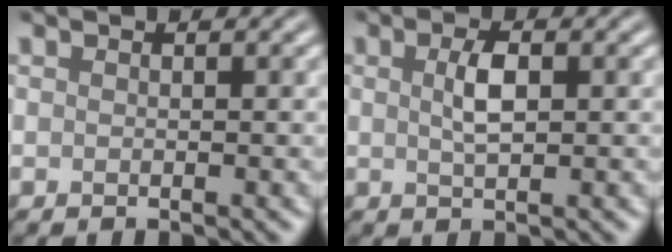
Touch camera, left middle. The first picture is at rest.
{"total": 2.4, "force": [0.5, 0.9, 2.2], "torque": [-0.047, 0.002, 0.009]}